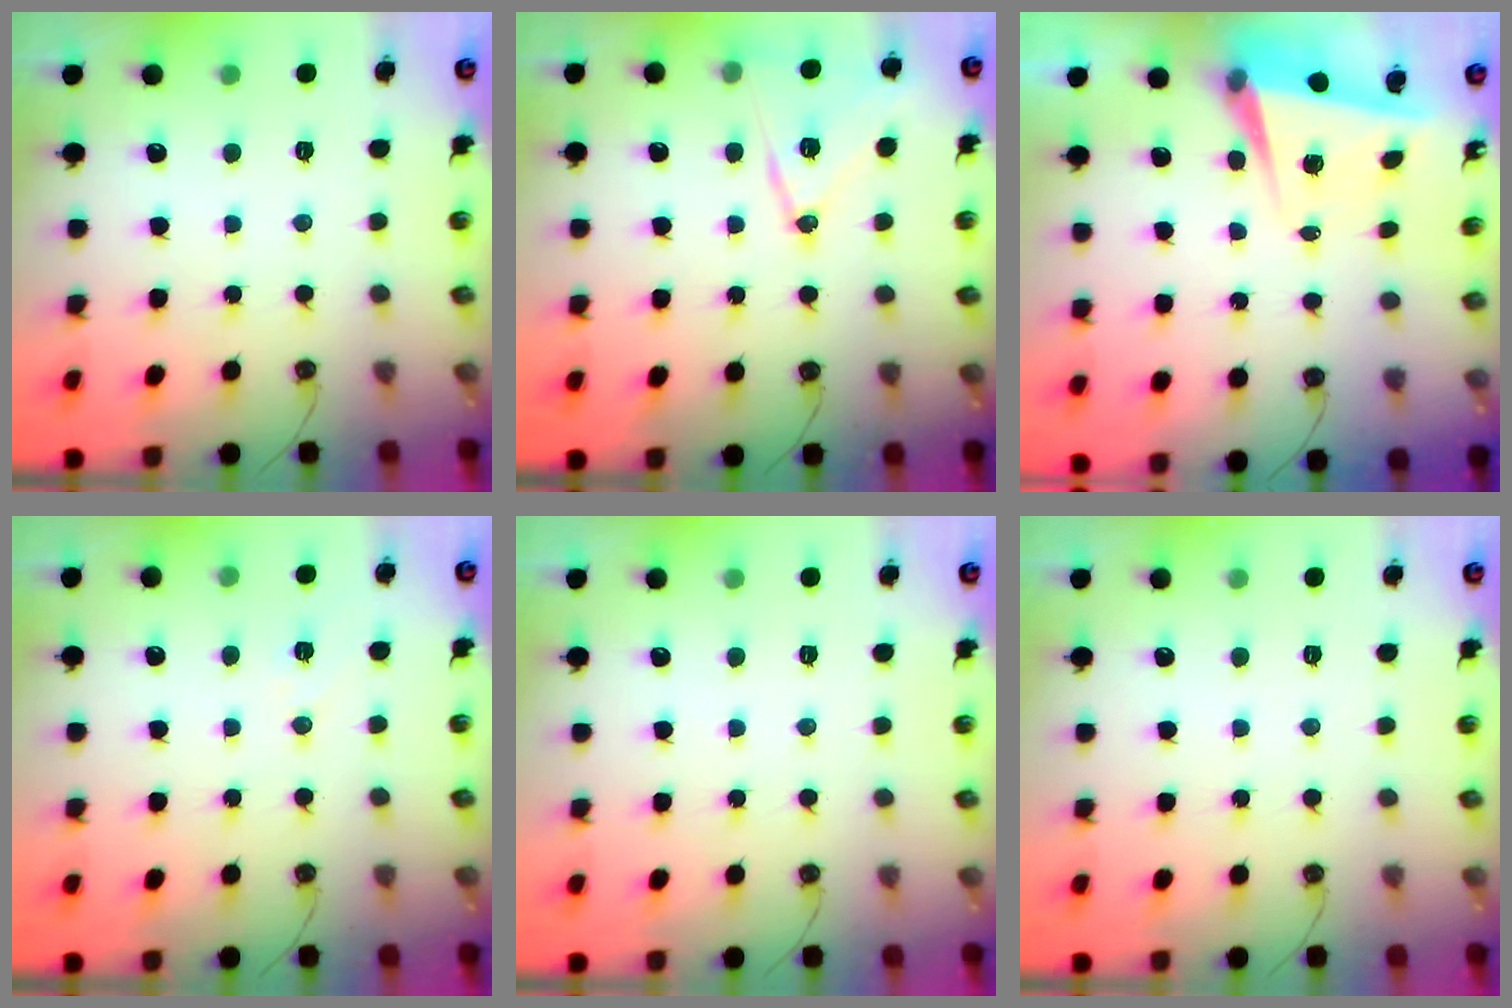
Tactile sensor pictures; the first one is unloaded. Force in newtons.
{"total": 13.3, "press": 12.9, "slide": 3.5}
{"total": 5.3, "press": 5.2, "slide": 1.1}
{"total": 7.6, "press": 6.2, "slide": 4.4}
{"total": 0.0}
{"total": 0.0}